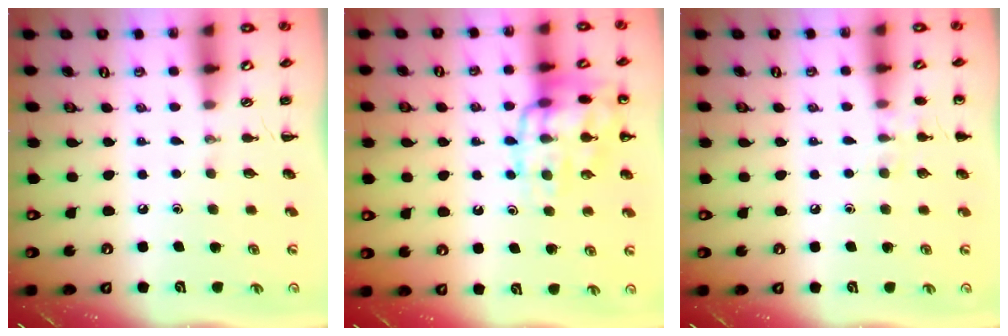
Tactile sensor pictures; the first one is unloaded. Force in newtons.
{"total": 16.2, "press": 16.1, "slide": 1.6}
{"total": 5.6, "press": 5.4, "slide": 1.7}